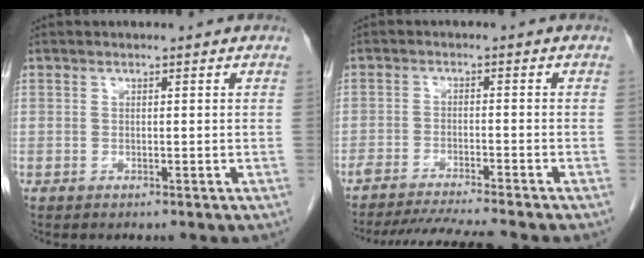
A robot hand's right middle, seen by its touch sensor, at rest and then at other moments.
{"total": 9.7, "force": [-8.8, -0.9, 3.9], "torque": [-0.049, -0.014, -0.141]}